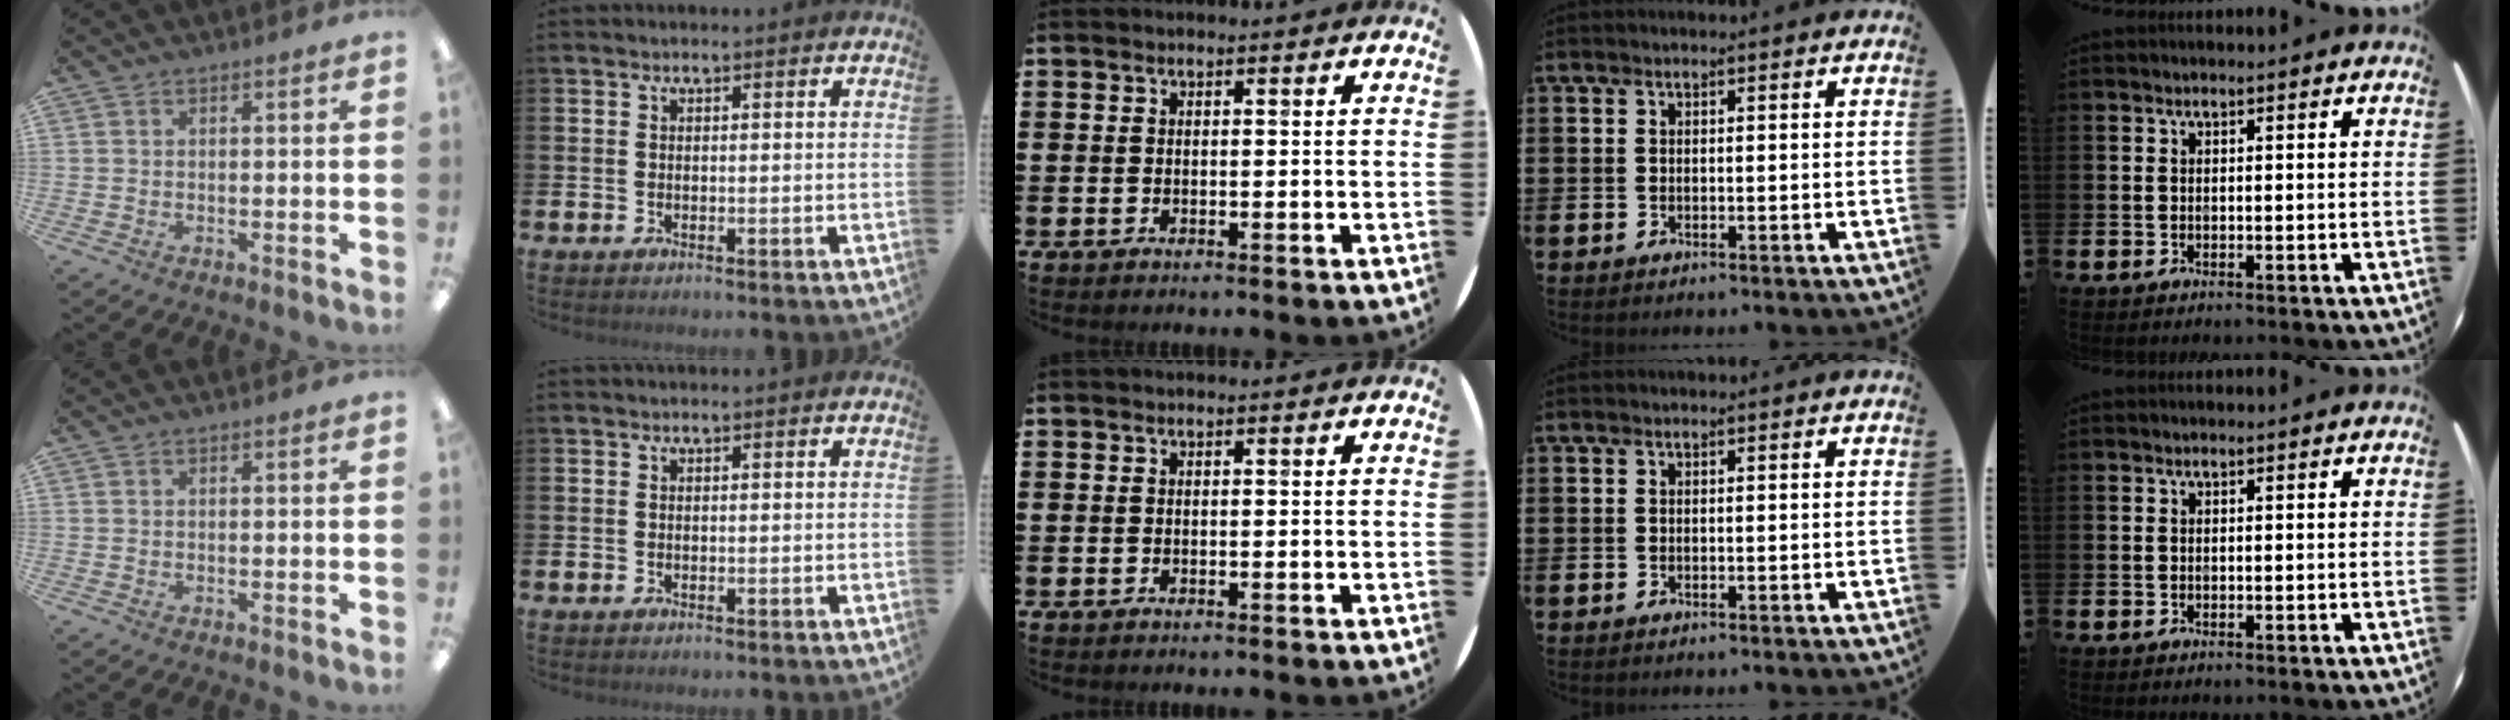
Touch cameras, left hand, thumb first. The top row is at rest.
{}